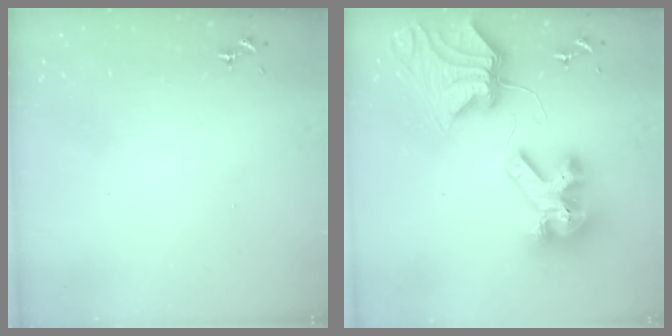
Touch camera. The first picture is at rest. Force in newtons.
{"total": 17.8, "press": 17.7, "slide": 1.9}